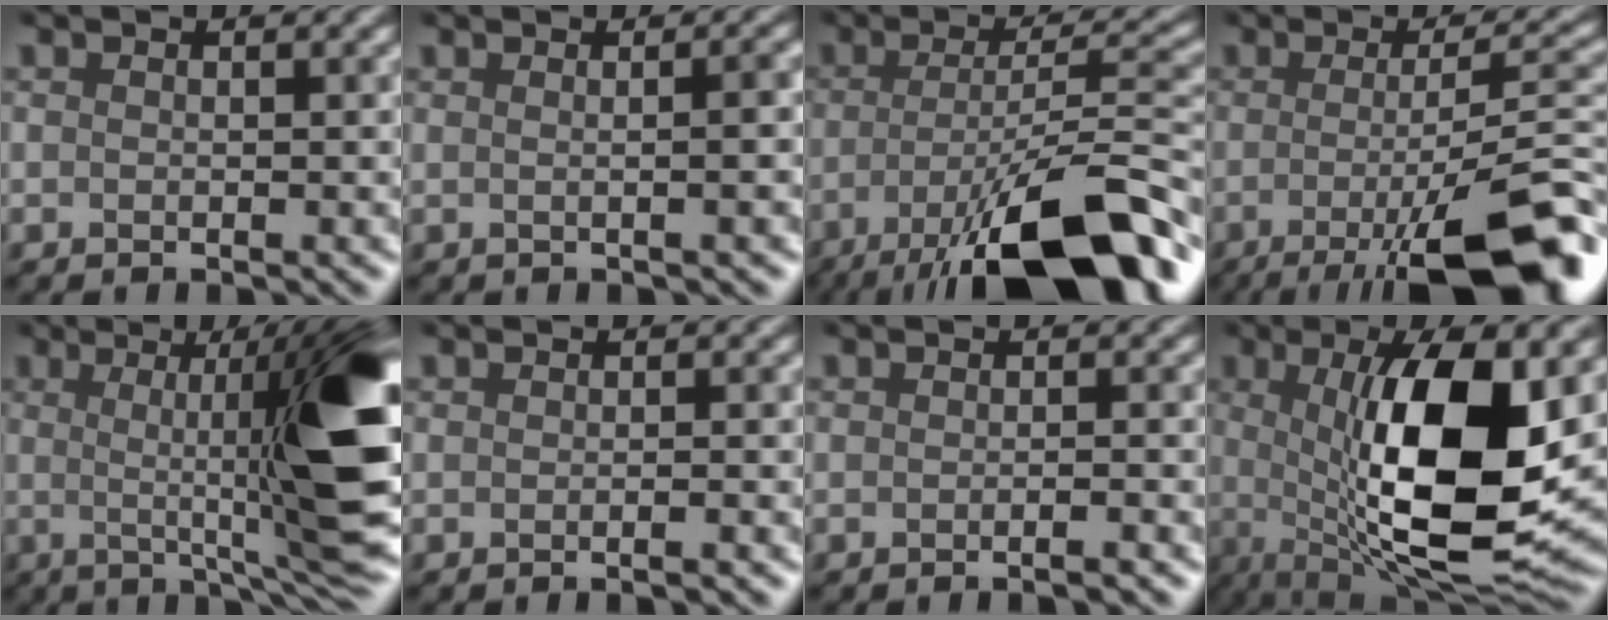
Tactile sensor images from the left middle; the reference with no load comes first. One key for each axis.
{"total": 4.2, "fx": 0.8, "fy": 2.0, "fz": 3.6, "tx": -0.001, "ty": 0.018, "tz": -0.019}
{"total": 13.8, "fx": -8.5, "fy": 4.1, "fz": 10.1, "tx": -0.185, "ty": -0.007, "tz": -0.140}
{"total": 12.5, "fx": -6.2, "fy": 3.1, "fz": 10.4, "tx": -0.164, "ty": -0.003, "tz": -0.096}
{"total": 12.9, "fx": 1.2, "fy": 2.7, "fz": 12.6, "tx": -0.161, "ty": 0.007, "tz": 0.019}
{"total": 0.8, "fx": -0.5, "fy": 0.0, "fz": 0.7, "tx": -0.007, "ty": -0.006, "tz": -0.011}
{"total": 1.1, "fx": -0.8, "fy": -0.1, "fz": 0.8, "tx": -0.010, "ty": -0.005, "tz": -0.018}
{"total": 12.3, "fx": 0.9, "fy": 3.7, "fz": 11.7, "tx": -0.199, "ty": -0.022, "tz": 0.016}